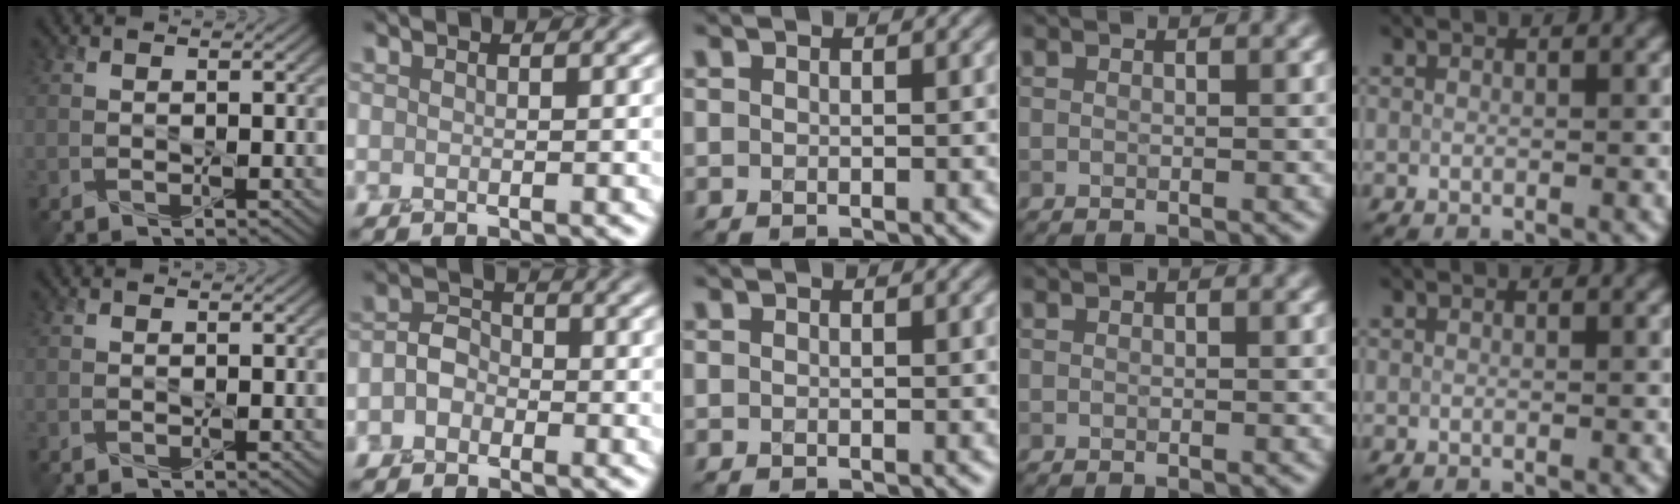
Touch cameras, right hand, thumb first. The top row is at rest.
{"index": {"total": 2.4, "force": [-0.9, 1.9, 1.2], "torque": [-0.020, 0.006, -0.025]}}